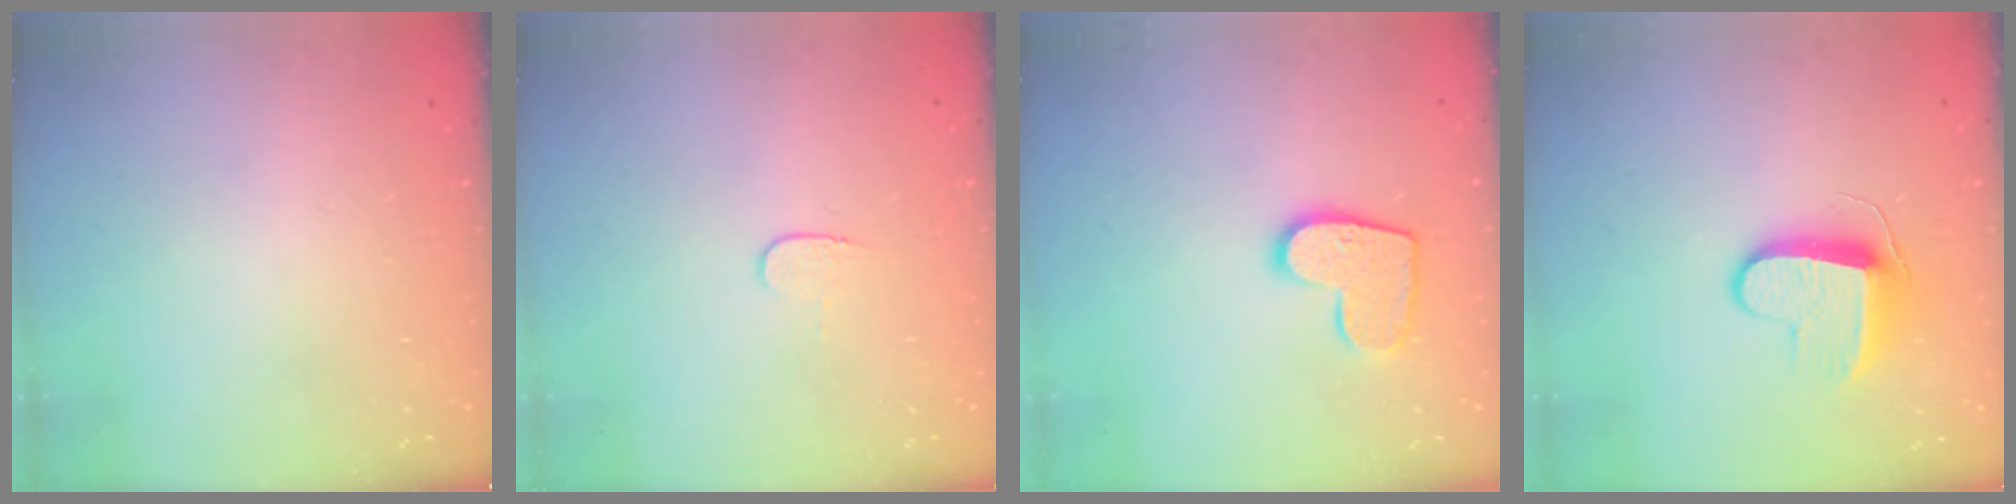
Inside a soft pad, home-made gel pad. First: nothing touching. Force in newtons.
{"total": 4.0, "press": 4.0, "slide": 0.4}
{"total": 11.6, "press": 11.5, "slide": 0.5}
{"total": 9.1, "press": 9.1, "slide": 0.3}